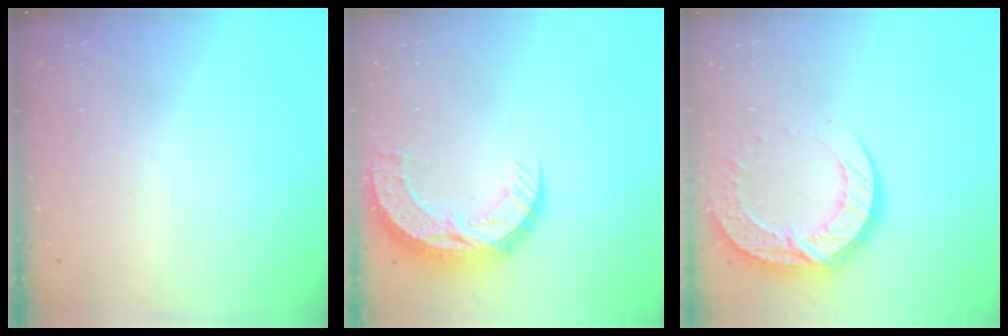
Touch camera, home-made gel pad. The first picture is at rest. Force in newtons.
{"total": 13.3, "press": 13.3, "slide": 0.9}
{"total": 15.4, "press": 15.4, "slide": 1.2}